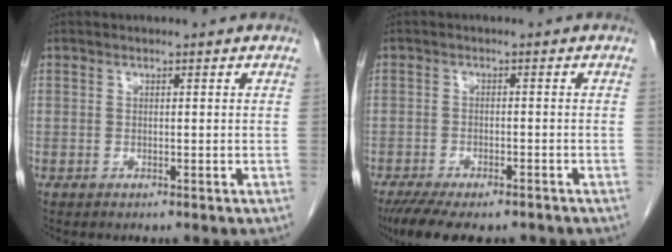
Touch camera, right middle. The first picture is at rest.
{"total": 11.8, "force": [-9.2, 4.1, 6.2], "torque": [-0.105, -0.012, -0.133]}